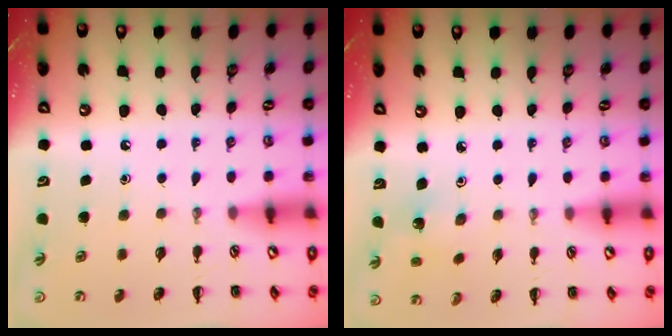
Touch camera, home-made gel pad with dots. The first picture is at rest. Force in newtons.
{"total": 1.6, "press": 1.5, "slide": 0.7}